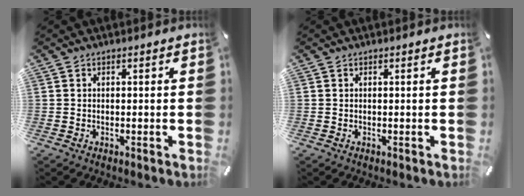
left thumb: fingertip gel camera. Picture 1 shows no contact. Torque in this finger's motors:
{"motor_torque": [-0.01, -0.01, 0.02, 0.02, 0.00]}